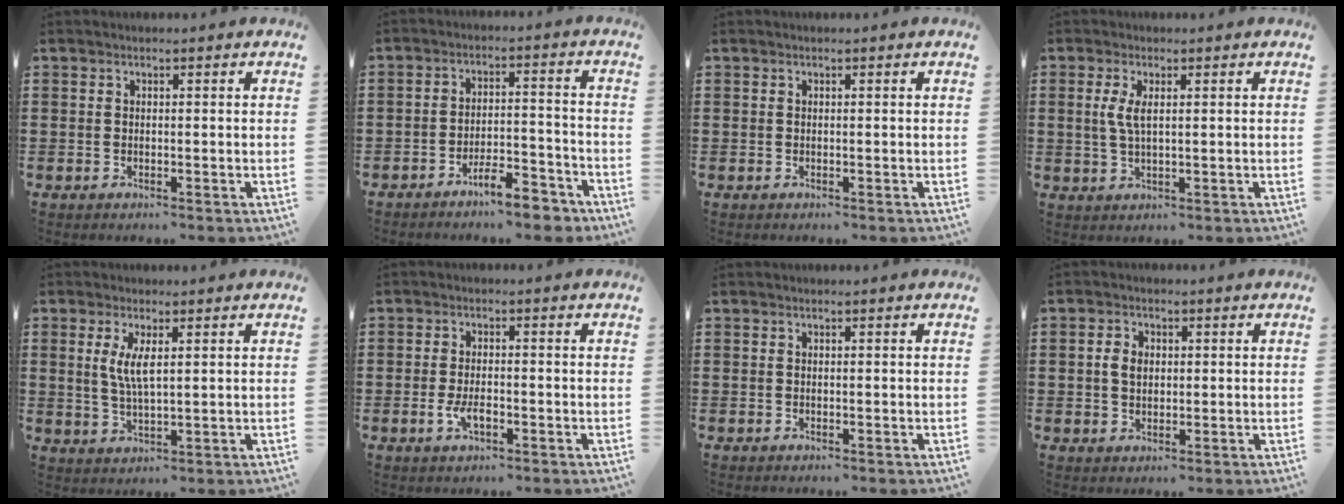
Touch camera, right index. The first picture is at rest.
{"total": 7.1, "force": [-6.1, 1.3, 3.4], "torque": [-0.049, 0.008, -0.110]}
{"total": 0.0}
{"total": 3.3, "force": [0.8, 1.0, 3.1], "torque": [-0.069, 0.003, 0.009]}
{"total": 4.5, "force": [1.3, 1.2, 4.2], "torque": [-0.086, 0.003, 0.020]}
{"total": 3.4, "force": [-1.2, 1.3, 2.9], "torque": [-0.057, -0.001, -0.021]}
{"total": 0.0}
{"total": 2.8, "force": [0.2, 2.0, 1.9], "torque": [-0.042, 0.011, 0.002]}